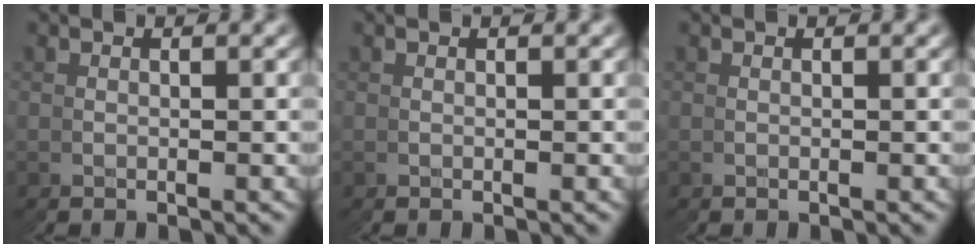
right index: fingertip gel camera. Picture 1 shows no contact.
{"total": 0.0}
{"total": 0.0}